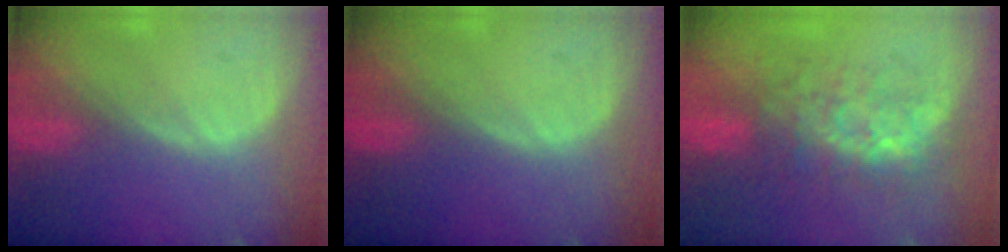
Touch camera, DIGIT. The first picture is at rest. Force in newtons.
{"total": 0.0}
{"total": 7.7, "press": 7.4, "slide": 1.8}